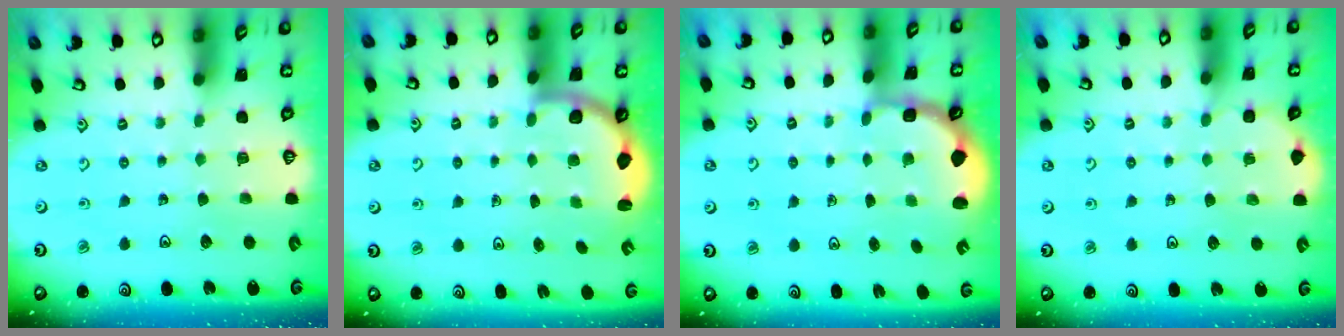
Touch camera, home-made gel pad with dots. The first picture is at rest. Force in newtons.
{"total": 3.3, "press": 2.7, "slide": 1.9}
{"total": 2.8, "press": 2.2, "slide": 1.7}
{"total": 2.7, "press": 2.7, "slide": 0.3}